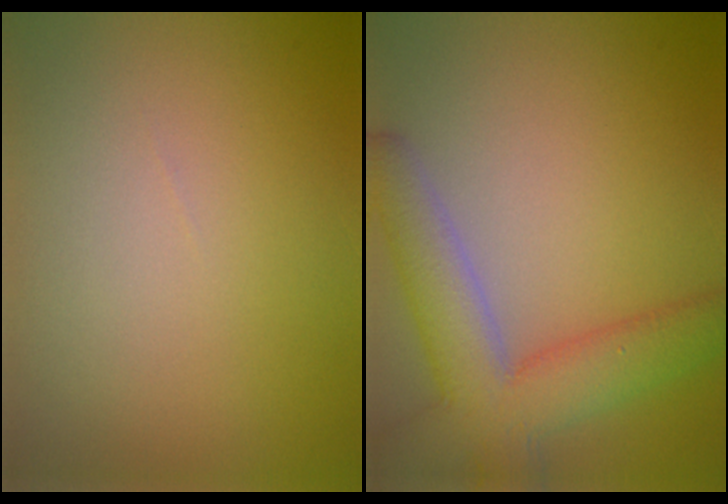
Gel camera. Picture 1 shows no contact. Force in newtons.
{"total": 7.5, "press": 7.5, "slide": 0.4}